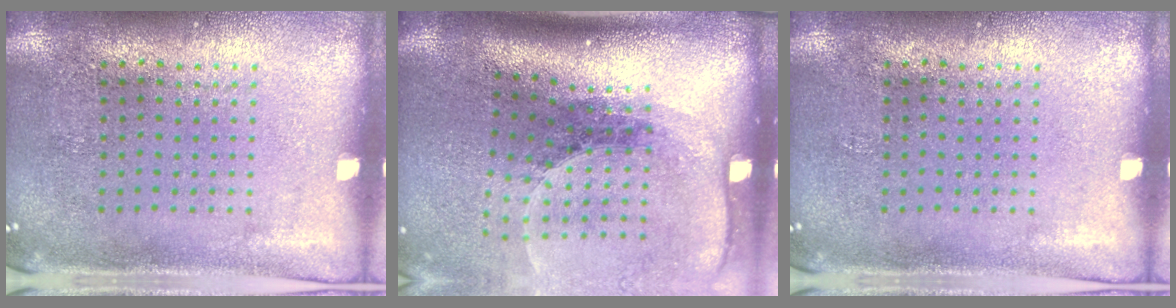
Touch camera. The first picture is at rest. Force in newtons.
{"total": 2.6, "press": 1.9, "slide": 1.8}
{"total": 0.0}